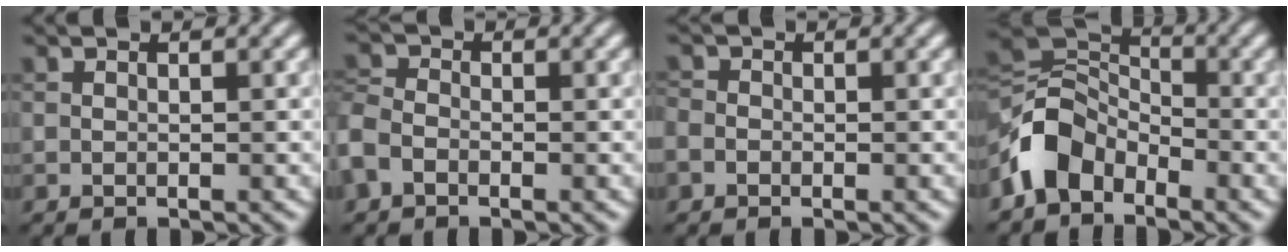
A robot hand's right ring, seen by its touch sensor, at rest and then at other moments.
{"total": 2.9, "force": [-1.4, 2.0, 1.6], "torque": [-0.041, 0.003, -0.045]}
{"total": 1.5, "force": [-0.5, 1.3, 0.5], "torque": [-0.002, 0.001, -0.013]}
{"total": 5.9, "force": [-3.3, 4.0, 2.8], "torque": [-0.054, 0.007, -0.078]}